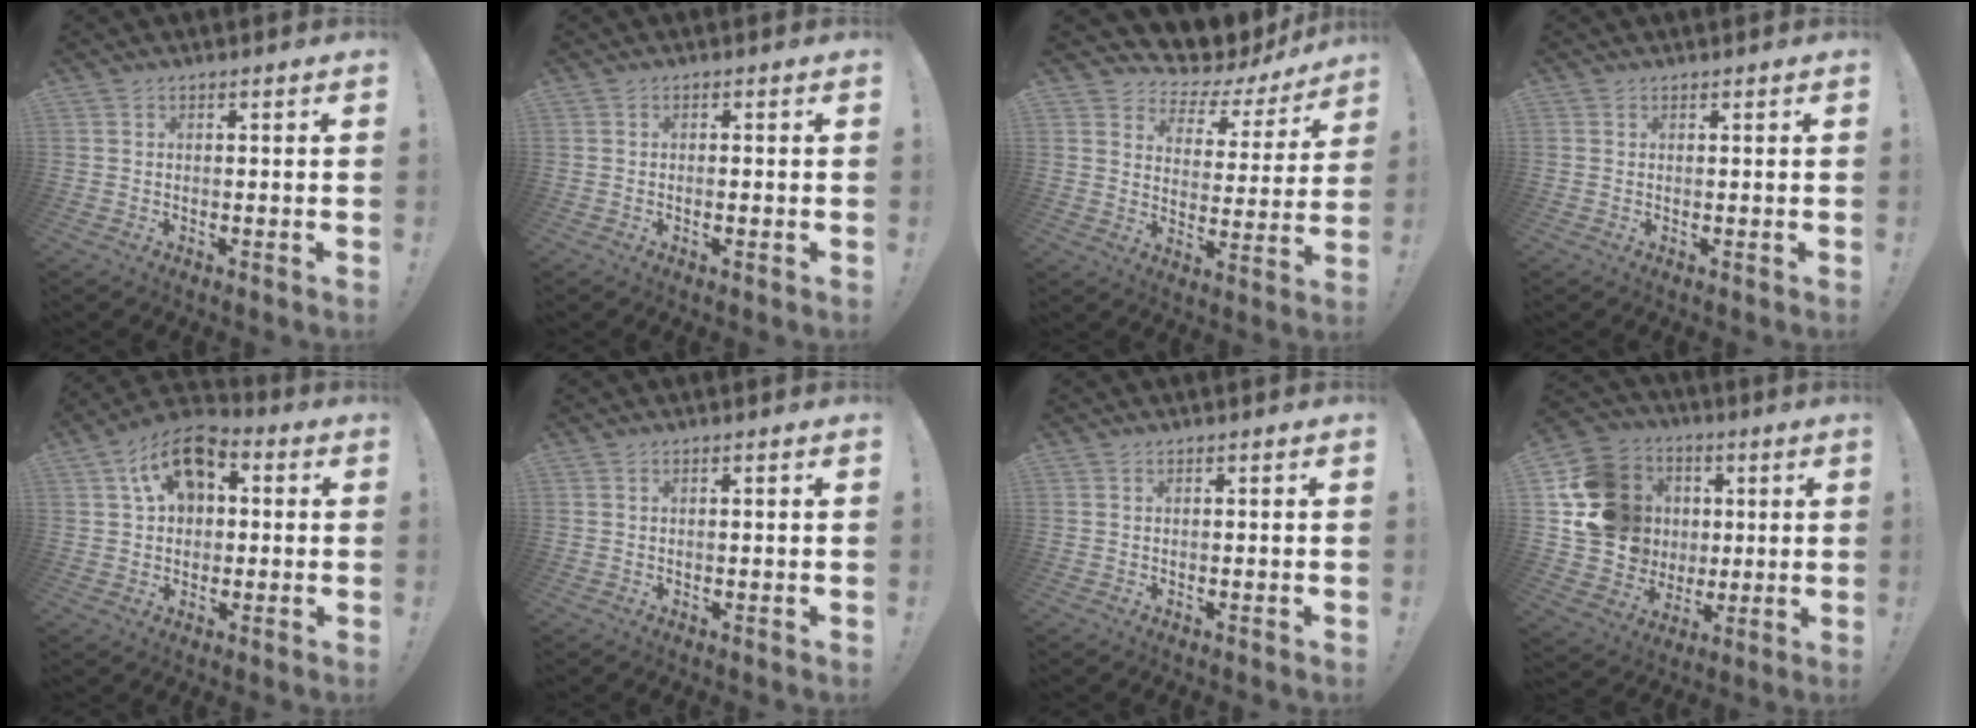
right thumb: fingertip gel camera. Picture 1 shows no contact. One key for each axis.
{"total": 1.2, "fx": -0.7, "fy": 0.1, "fz": 0.9, "tx": -0.011, "ty": -0.001, "tz": -0.013}
{"total": 6.3, "fx": 5.4, "fy": 2.9, "fz": 1.5, "tx": -0.025, "ty": -0.064, "tz": 0.094}
{"total": 0.0}
{"total": 12.1, "fx": 5.0, "fy": 8.4, "fz": 7.2, "tx": -0.114, "ty": -0.012, "tz": 0.096}
{"total": 0.7, "fx": 0.1, "fy": -0.1, "fz": 0.6, "tx": -0.008, "ty": -0.002, "tz": 0.000}
{"total": 0.0}
{"total": 20.4, "fx": 3.4, "fy": 18.1, "fz": 8.7, "tx": -0.143, "ty": 0.000, "tz": 0.102}